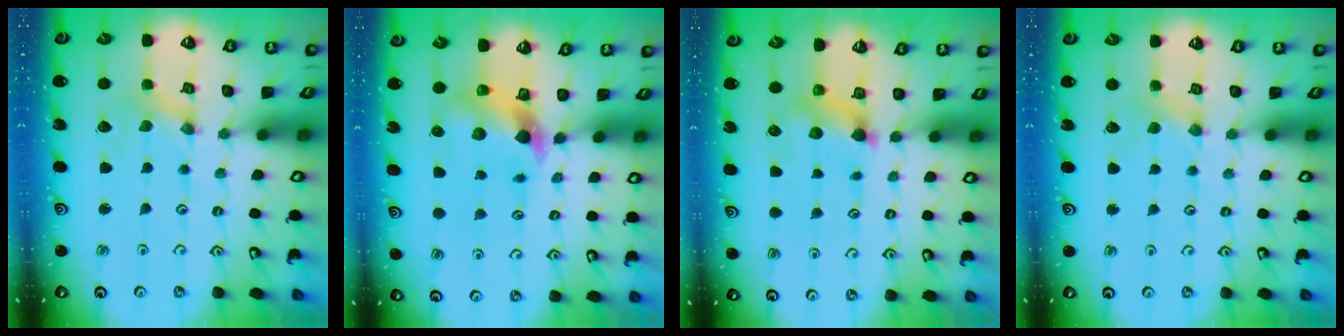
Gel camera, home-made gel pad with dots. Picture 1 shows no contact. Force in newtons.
{"total": 7.0, "press": 7.0, "slide": 0.7}
{"total": 6.8, "press": 6.8, "slide": 0.4}
{"total": 2.2, "press": 2.1, "slide": 0.4}